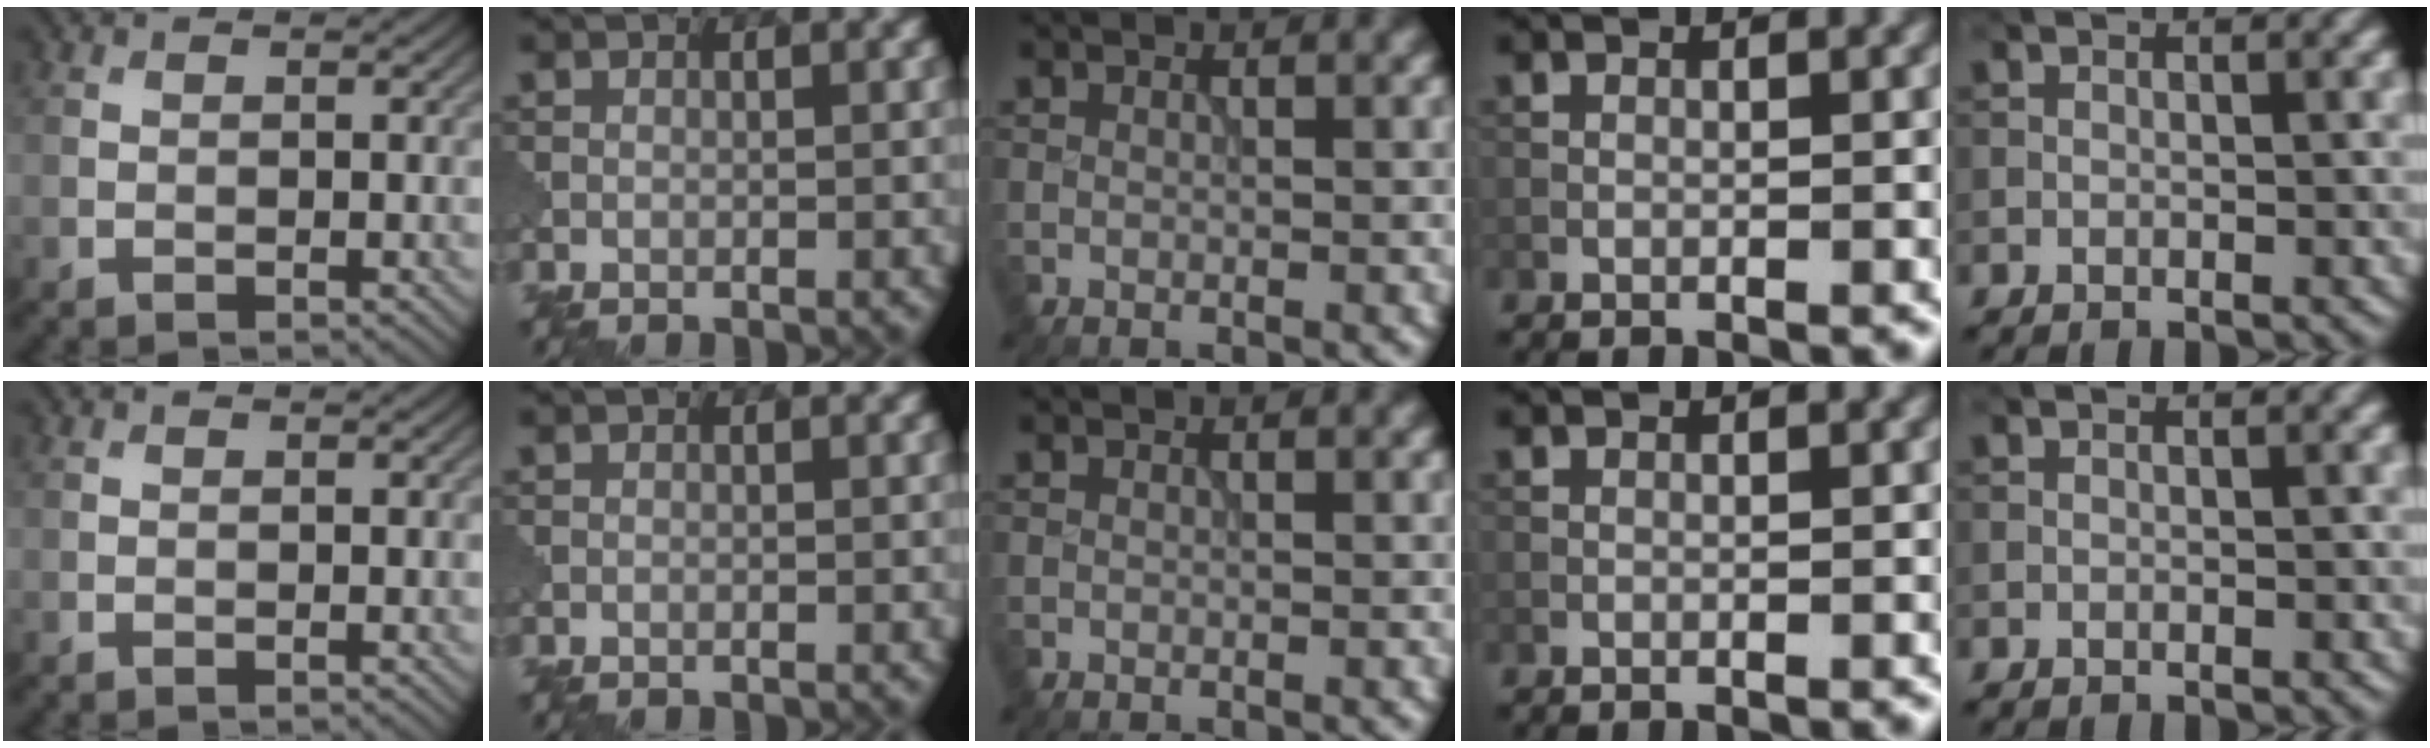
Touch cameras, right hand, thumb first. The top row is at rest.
{}